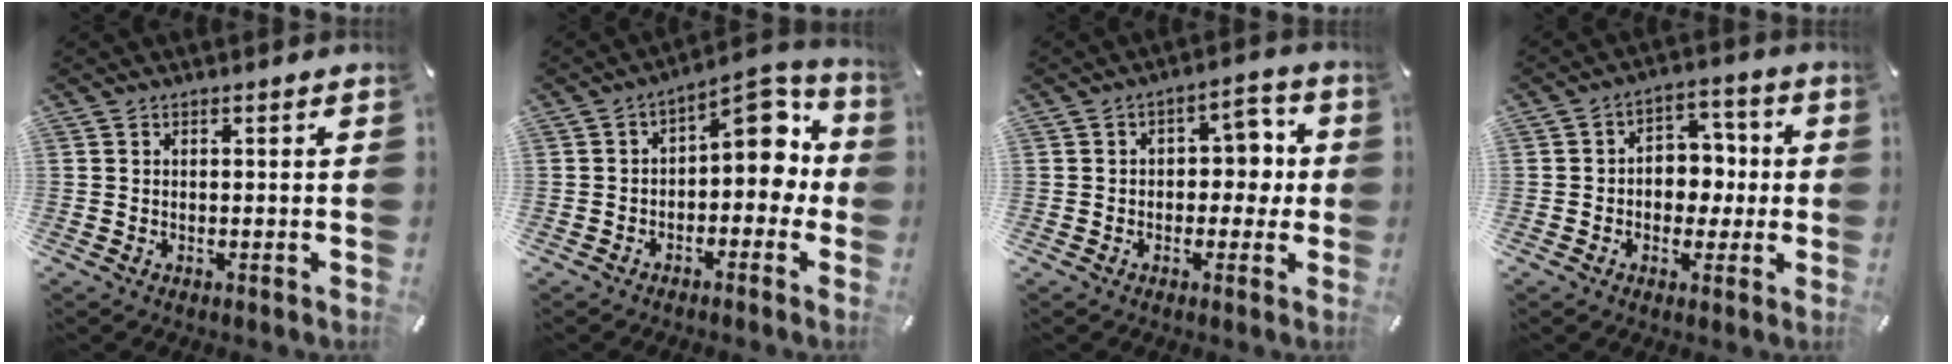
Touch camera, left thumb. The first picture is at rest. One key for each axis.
{"total": 10.5, "fx": 2.9, "fy": 6.1, "fz": 8.1, "tx": -0.091, "ty": -0.030, "tz": 0.046}
{"total": 7.2, "fx": -0.1, "fy": 5.0, "fz": 5.2, "tx": -0.061, "ty": 0.006, "tz": -0.011}
{"total": 7.2, "fx": -1.3, "fy": 6.3, "fz": 3.3, "tx": -0.038, "ty": 0.011, "tz": -0.027}